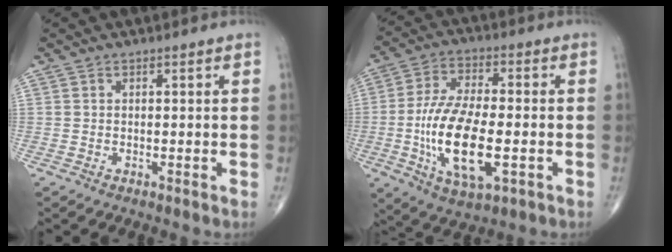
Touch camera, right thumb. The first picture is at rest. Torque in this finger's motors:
{"motor_torque": [2.89, 2.12, 2.20, -0.57, 0.73]}